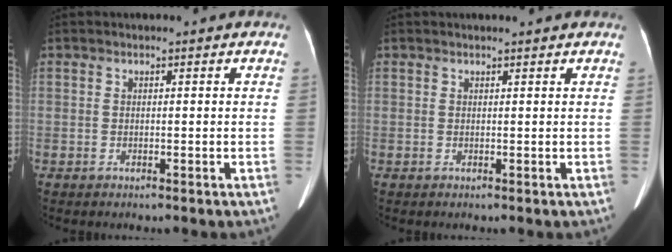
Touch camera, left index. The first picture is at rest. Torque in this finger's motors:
{"motor_torque": [0.01, 0.07, 0.01, 0.01]}